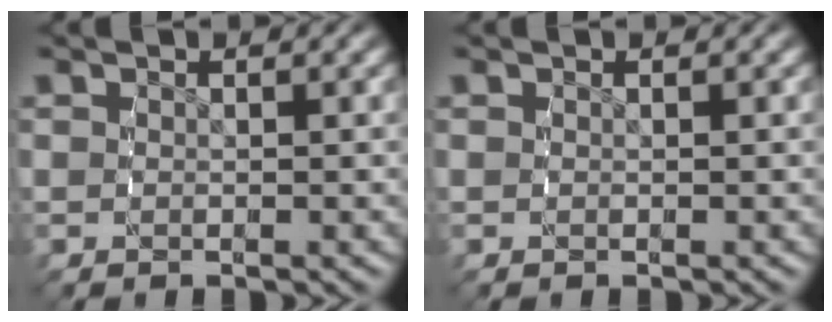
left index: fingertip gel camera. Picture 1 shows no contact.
{"total": 0.0}